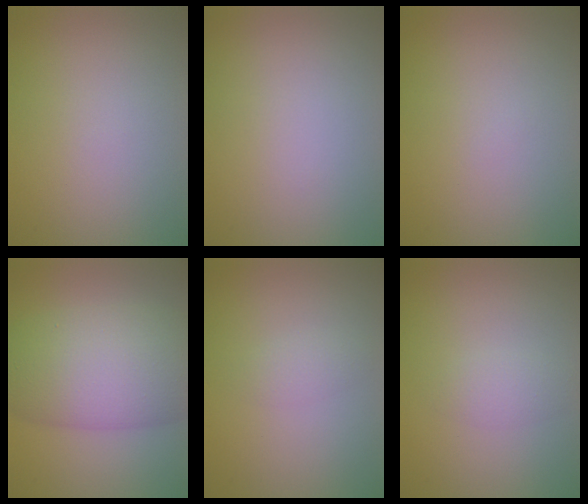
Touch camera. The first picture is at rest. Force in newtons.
{"total": 0.0}
{"total": 0.0}
{"total": 10.5, "press": 10.5, "slide": 0.3}
{"total": 1.3, "press": 1.3, "slide": 0.0}
{"total": 1.5, "press": 1.5, "slide": 0.0}